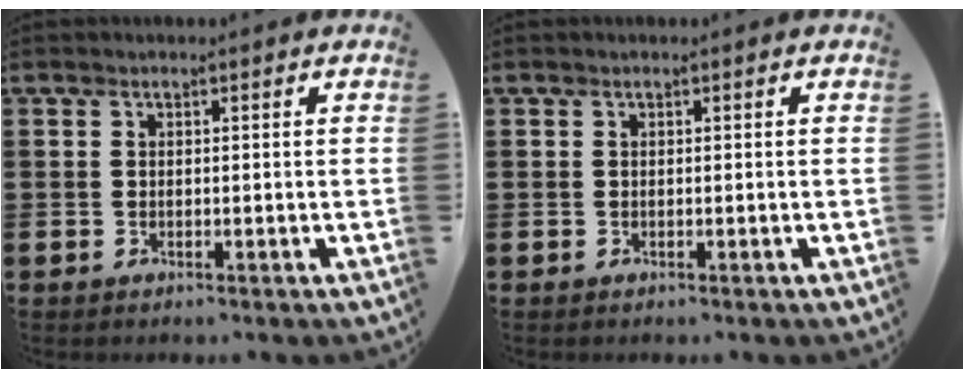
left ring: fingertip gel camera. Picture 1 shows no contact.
{"total": 0.0}